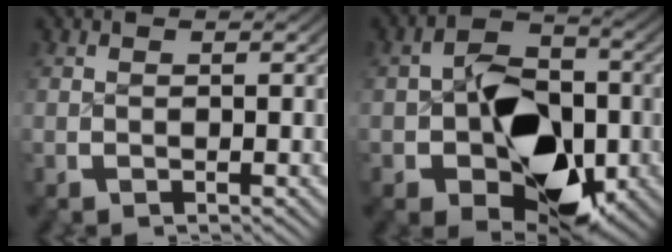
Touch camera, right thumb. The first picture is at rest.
{"total": 13.8, "force": [-2.5, 9.2, 9.9], "torque": [-0.162, -0.046, -0.025]}